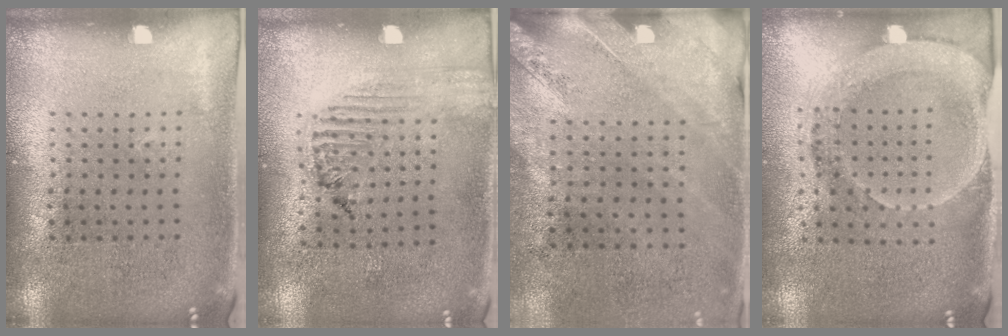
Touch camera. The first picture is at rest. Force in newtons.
{"total": 1.3, "press": 1.3, "slide": 0.2}
{"total": 2.4, "press": 2.0, "slide": 1.3}
{"total": 1.8, "press": 1.7, "slide": 0.7}